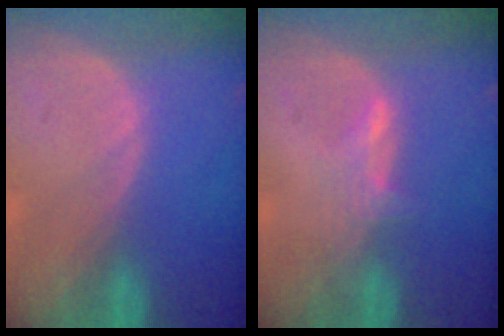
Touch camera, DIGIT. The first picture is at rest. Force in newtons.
{"total": 2.6, "press": 2.5, "slide": 0.3}